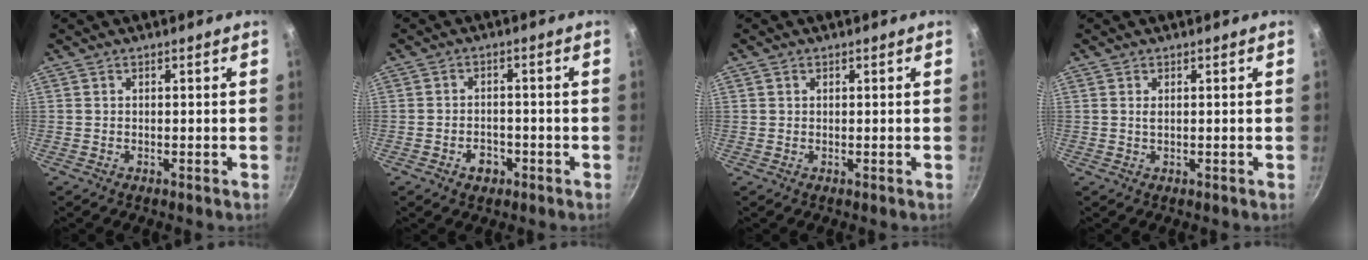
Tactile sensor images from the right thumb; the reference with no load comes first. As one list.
[{"total": 3.9, "force": [-1.9, 2.8, 1.8], "torque": [-0.016, 0.018, -0.027]}, {"total": 0.7, "force": [0.3, 0.6, 0.2], "torque": [-0.002, 0.002, 0.003]}, {"total": 0.8, "force": [0.3, 0.3, 0.7], "torque": [-0.015, 0.000, 0.006]}]